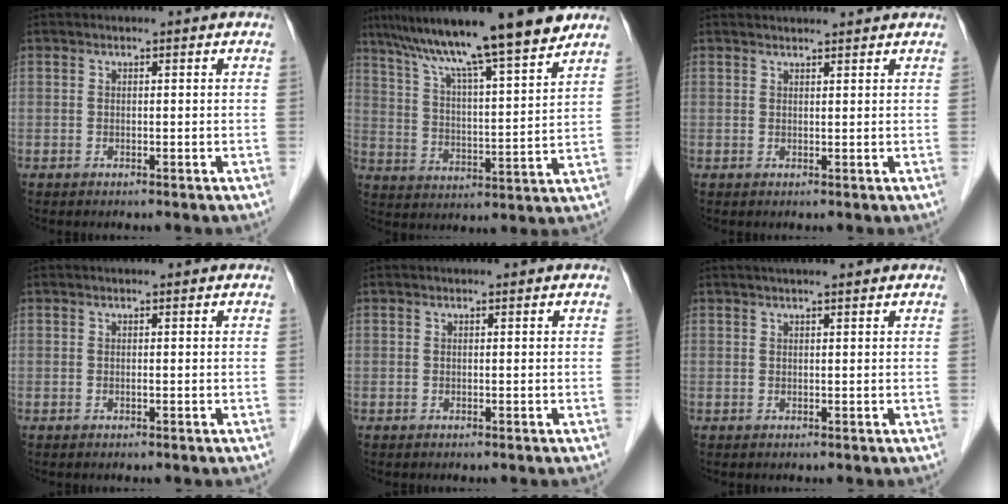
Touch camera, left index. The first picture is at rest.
{"total": 17.7, "force": [13.8, 0.1, 11.1], "torque": [-0.177, 0.017, 0.221]}
{"total": 3.5, "force": [3.4, 0.3, 0.6], "torque": [-0.013, 0.020, 0.043]}
{"total": 0.0}
{"total": 0.0}
{"total": 4.7, "force": [4.0, 0.2, 2.6], "torque": [-0.034, 0.026, 0.055]}